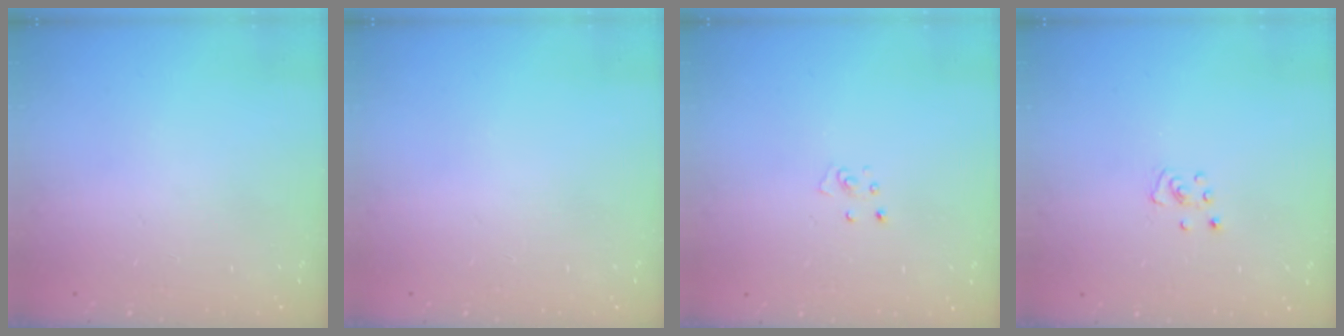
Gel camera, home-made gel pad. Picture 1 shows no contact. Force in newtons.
{"total": 0.0}
{"total": 3.3, "press": 3.3, "slide": 0.3}
{"total": 3.3, "press": 3.3, "slide": 0.3}